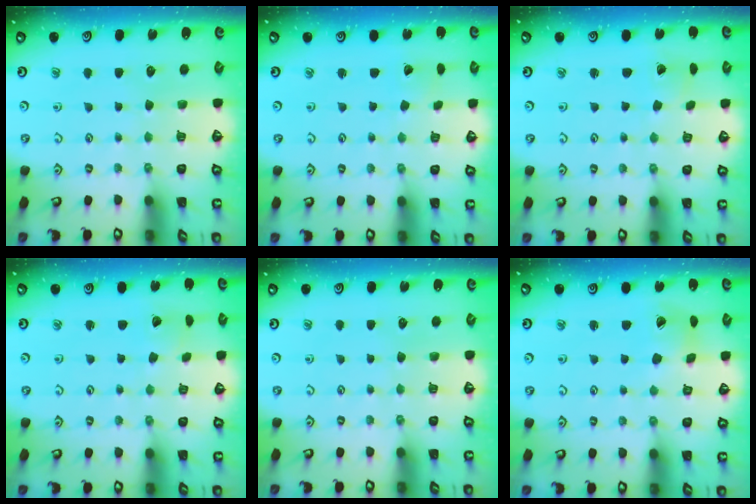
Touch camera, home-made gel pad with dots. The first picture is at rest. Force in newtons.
{"total": 1.4, "press": 1.4, "slide": 0.2}
{"total": 2.0, "press": 2.0, "slide": 0.2}
{"total": 2.3, "press": 2.3, "slide": 0.0}
{"total": 0.0}
{"total": 4.9, "press": 4.9, "slide": 0.4}